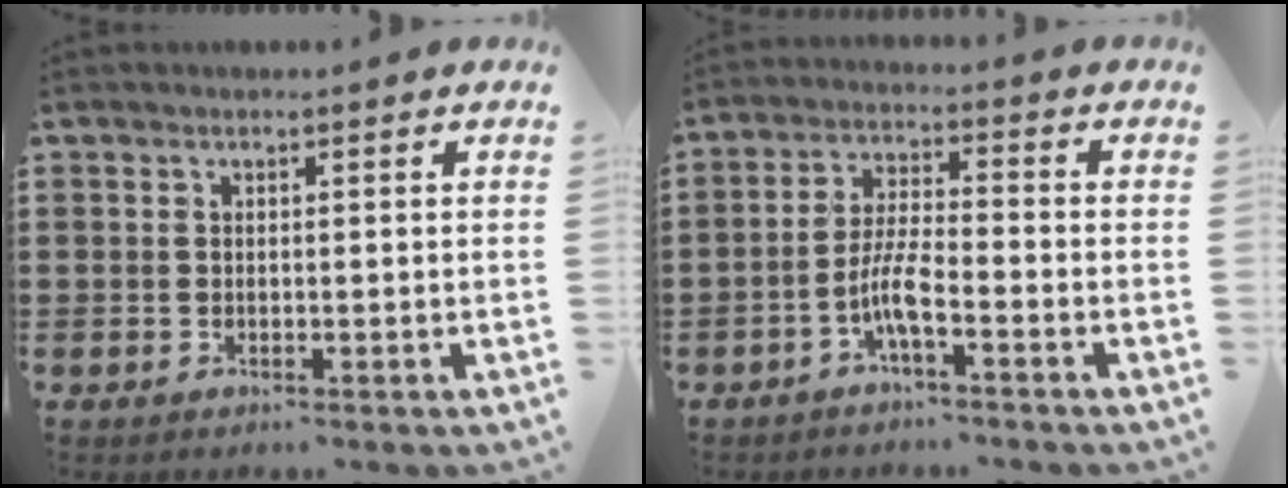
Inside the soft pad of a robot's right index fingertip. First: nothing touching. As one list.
[{"total": 5.9, "force": [-3.0, 0.9, 5.0], "torque": [-0.118, -0.011, -0.063]}]